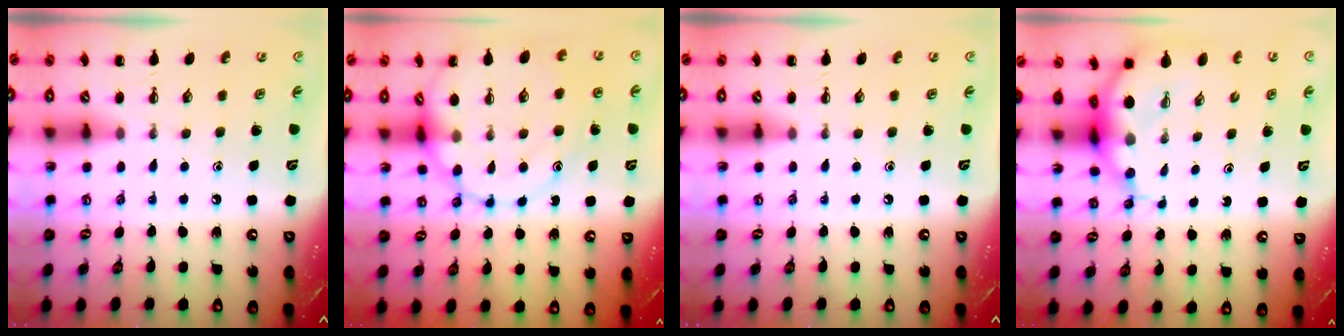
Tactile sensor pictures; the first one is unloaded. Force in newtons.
{"total": 13.2, "press": 13.2, "slide": 0.8}
{"total": 0.0}
{"total": 5.2, "press": 4.9, "slide": 1.9}